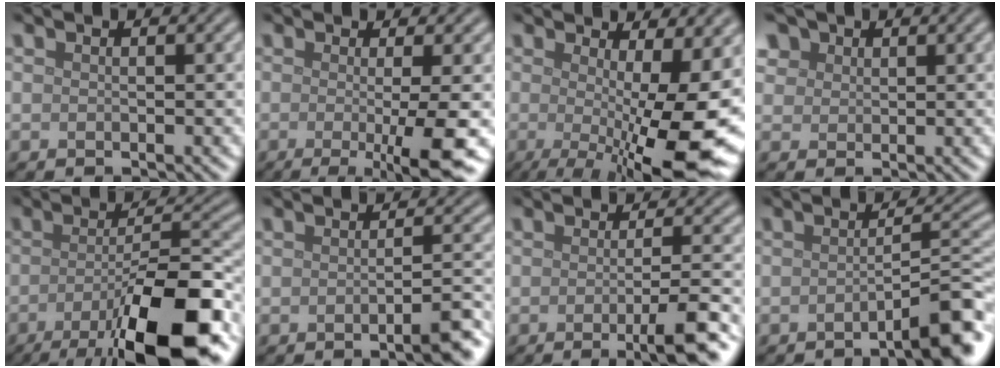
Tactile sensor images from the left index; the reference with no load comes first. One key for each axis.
{"total": 7.7, "fx": -1.4, "fy": 1.5, "fz": 7.4, "tx": -0.103, "ty": -0.018, "tz": -0.022}
{"total": 15.4, "fx": -1.8, "fy": 4.5, "fz": 14.6, "tx": -0.172, "ty": -0.007, "tz": -0.018}
{"total": 3.5, "fx": 2.1, "fy": 2.5, "fz": 1.3, "tx": -0.043, "ty": 0.010, "tz": 0.037}
{"total": 12.9, "fx": -6.3, "fy": 3.3, "fz": 10.8, "tx": -0.165, "ty": -0.004, "tz": -0.103}
{"total": 3.8, "fx": -1.9, "fy": 0.7, "fz": 3.3, "tx": -0.038, "ty": 0.003, "tz": -0.039}
{"total": 5.7, "fx": -2.0, "fy": 1.1, "fz": 5.2, "tx": -0.073, "ty": -0.006, "tz": -0.035}
{"total": 5.8, "fx": -3.2, "fy": 1.0, "fz": 4.7, "tx": -0.051, "ty": 0.017, "tz": -0.054}